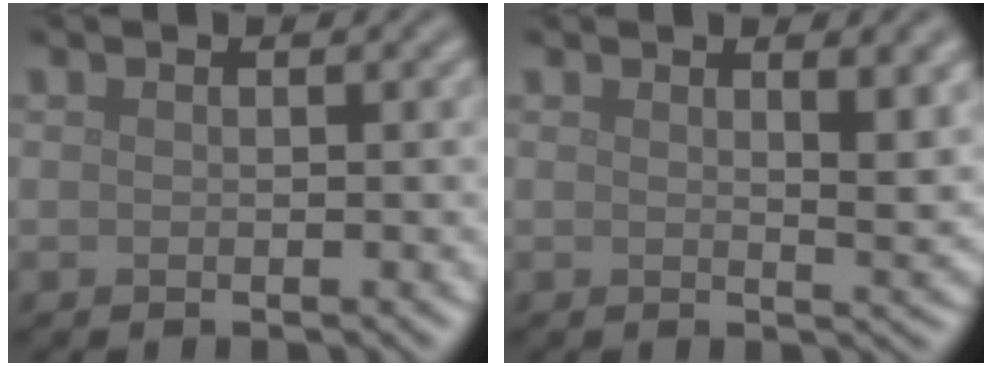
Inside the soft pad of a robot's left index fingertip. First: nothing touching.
{"total": 3.4, "force": [1.5, 1.0, 2.9], "torque": [-0.032, -0.004, 0.023]}